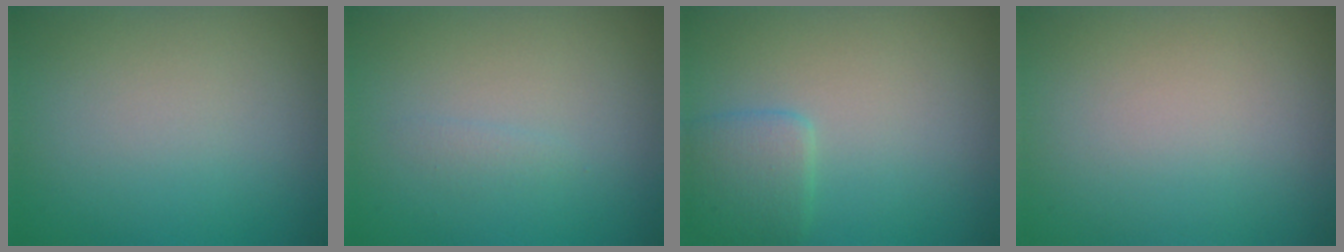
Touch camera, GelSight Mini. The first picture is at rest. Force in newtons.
{"total": 0.7, "press": 0.7, "slide": 0.0}
{"total": 2.3, "press": 2.3, "slide": 0.1}
{"total": 0.0}